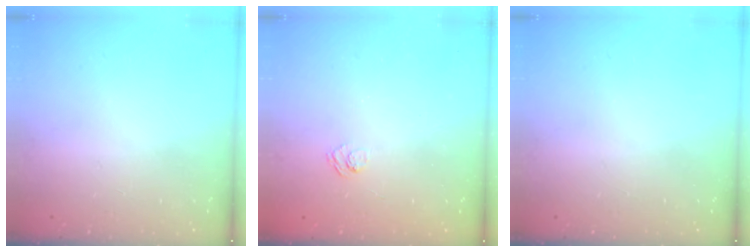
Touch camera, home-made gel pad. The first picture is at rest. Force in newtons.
{"total": 2.4, "press": 2.0, "slide": 1.3}
{"total": 0.0}